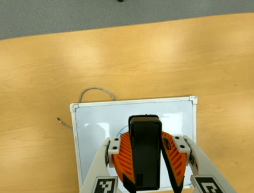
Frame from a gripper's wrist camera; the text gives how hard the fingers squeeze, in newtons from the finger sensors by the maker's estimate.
{"total": 8.1, "left": 7.7, "right": 8.4}